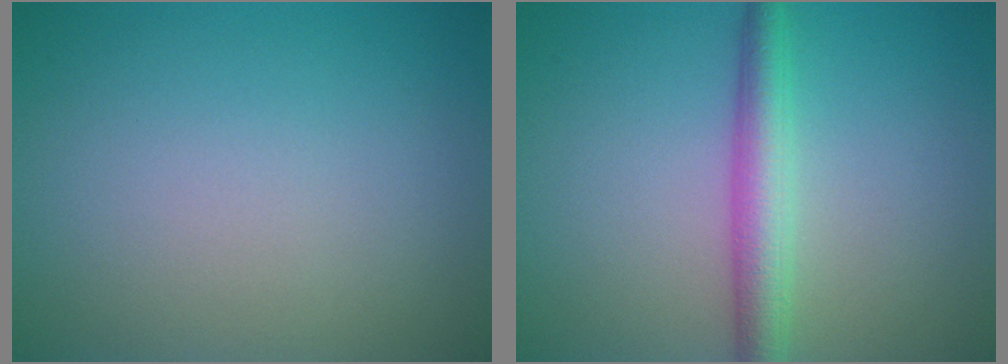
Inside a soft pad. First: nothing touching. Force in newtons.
{"total": 3.7, "press": 3.7, "slide": 0.0}